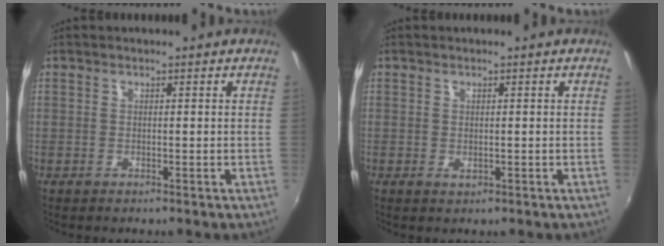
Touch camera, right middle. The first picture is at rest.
{"total": 0.7, "force": [0.0, 0.4, 0.5], "torque": [-0.007, -0.001, 0.001]}